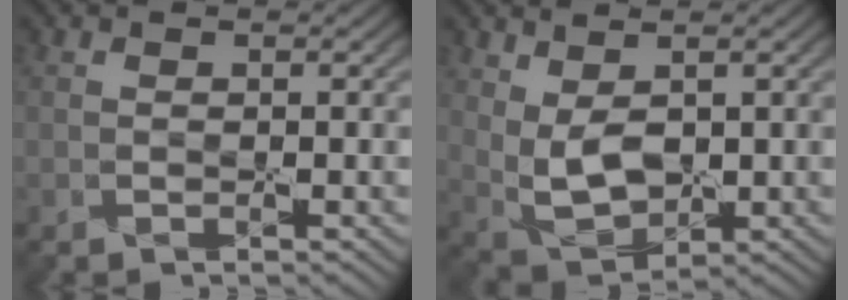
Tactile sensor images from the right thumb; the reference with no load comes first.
{"total": 5.1, "force": [1.4, 2.9, 3.9], "torque": [-0.099, -0.005, 0.036]}